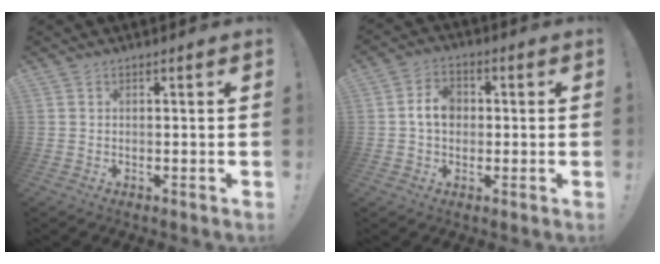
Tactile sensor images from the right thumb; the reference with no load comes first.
{"total": 7.1, "force": [0.5, 5.5, 4.5], "torque": [-0.068, 0.011, 0.010]}